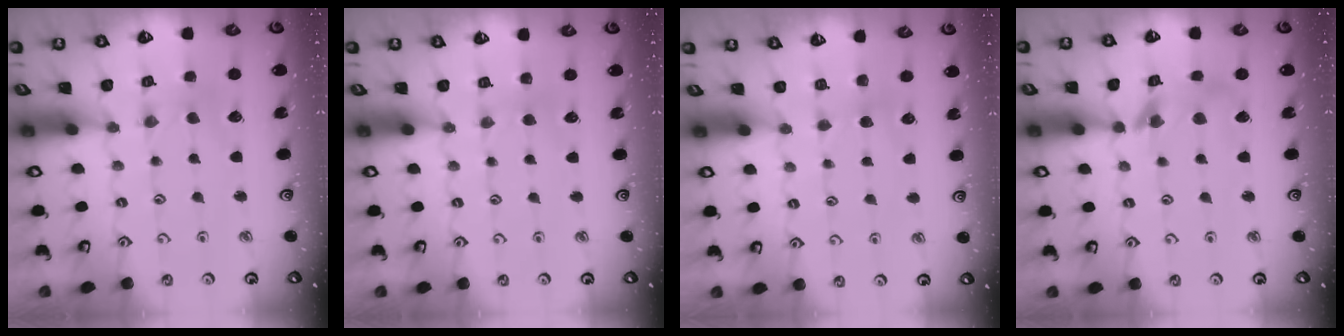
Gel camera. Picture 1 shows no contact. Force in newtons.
{"total": 3.2, "press": 3.1, "slide": 0.7}
{"total": 2.9, "press": 2.9, "slide": 0.4}
{"total": 11.1, "press": 11.0, "slide": 1.4}